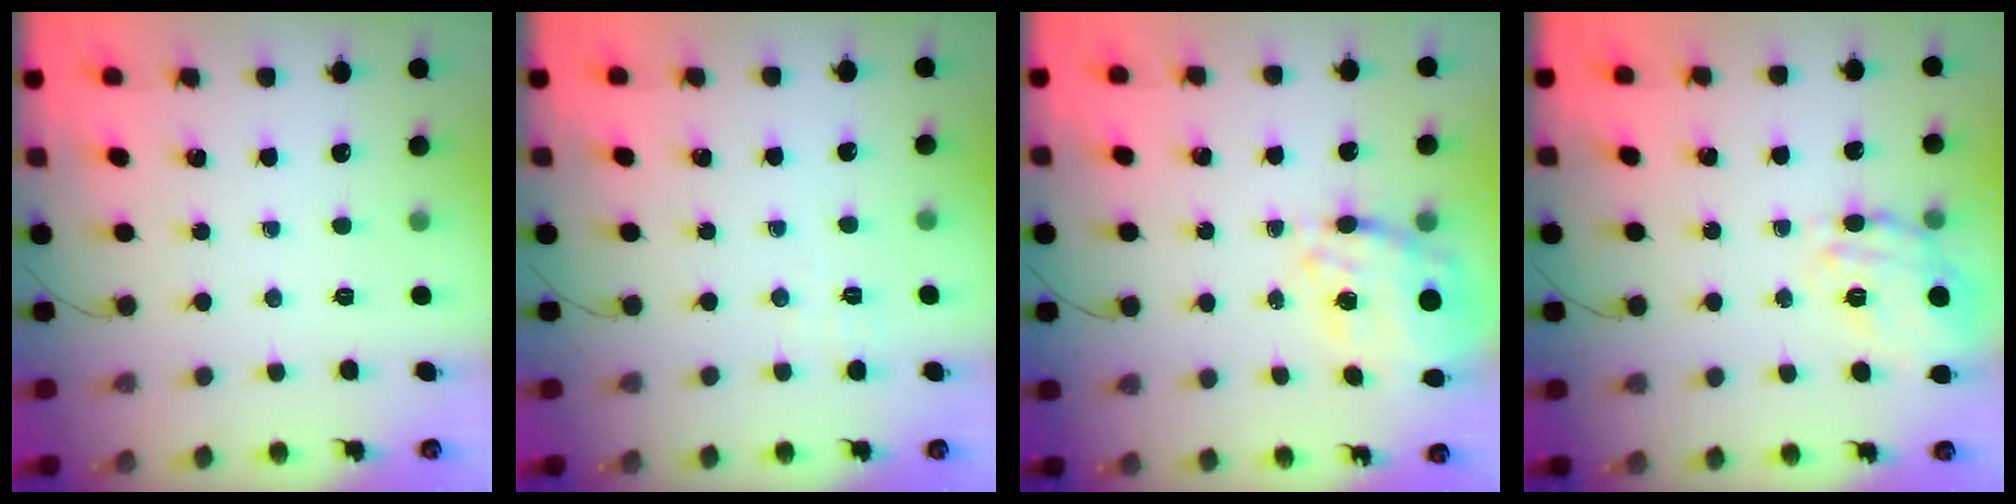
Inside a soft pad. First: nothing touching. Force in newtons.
{"total": 1.4, "press": 0.5, "slide": 1.3}
{"total": 11.2, "press": 10.4, "slide": 4.3}
{"total": 9.6, "press": 9.4, "slide": 1.8}